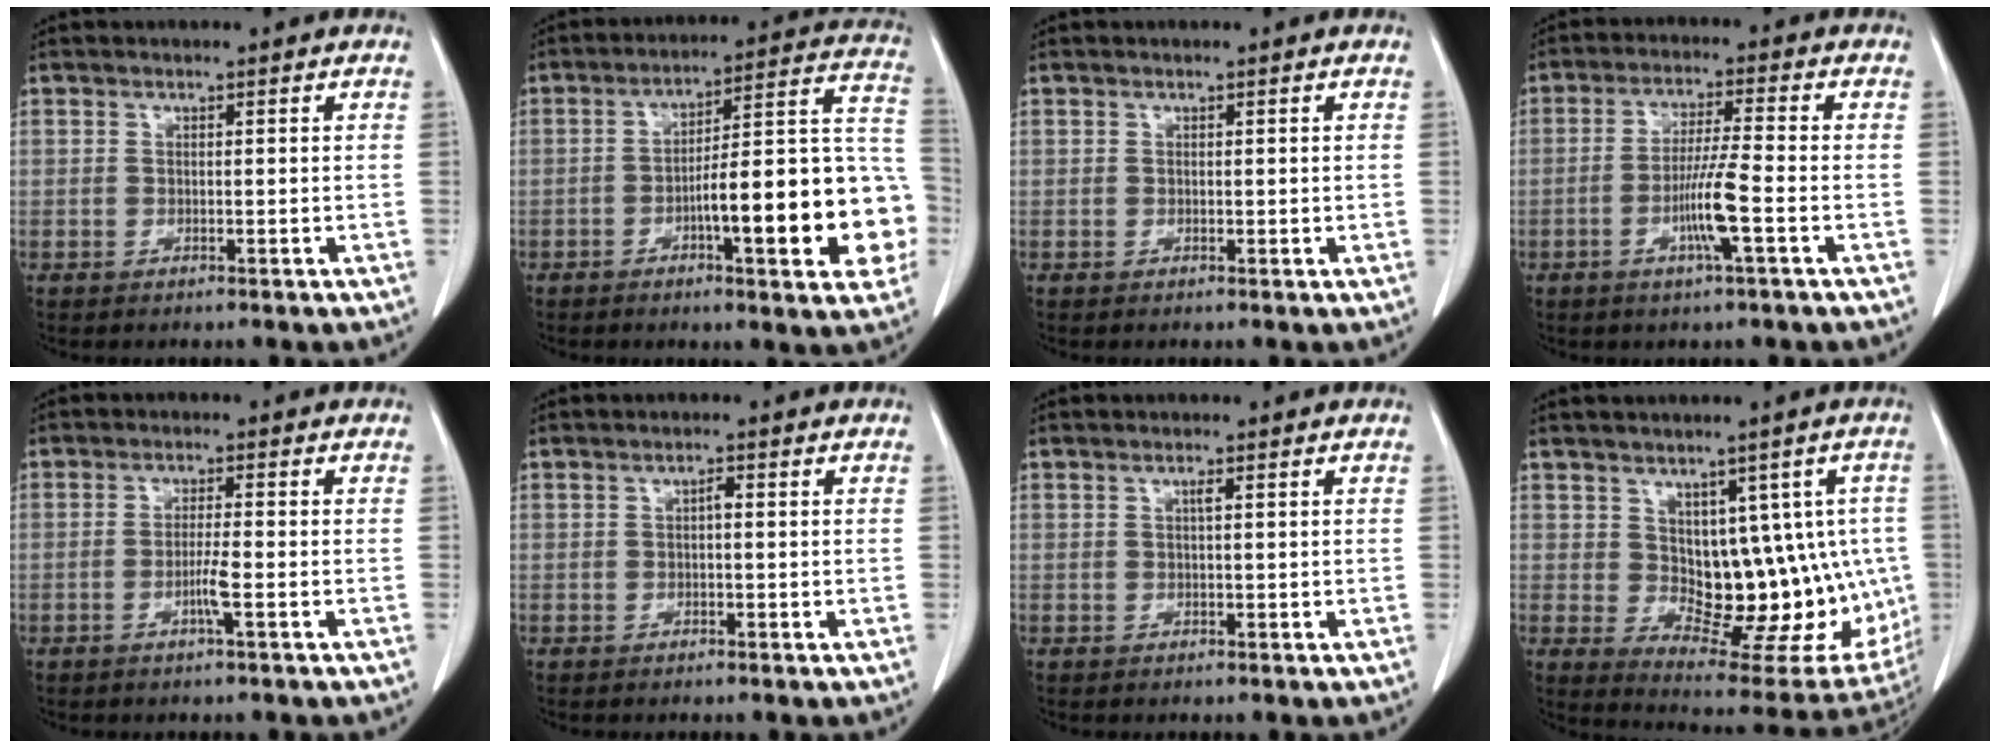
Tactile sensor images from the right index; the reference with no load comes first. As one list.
[{"total": 19.3, "force": [-5.2, 3.5, 18.2], "torque": [-0.188, 0.038, -0.065]}, {"total": 0.0}, {"total": 7.1, "force": [-2.4, -0.4, 6.6], "torque": [-0.128, -0.005, -0.047]}, {"total": 3.1, "force": [-1.2, -0.2, 2.8], "torque": [-0.054, -0.003, -0.024]}, {"total": 1.3, "force": [0.2, 0.4, 1.2], "torque": [-0.016, 0.004, 0.002]}, {"total": 0.9, "force": [0.3, 0.1, 0.8], "torque": [-0.015, 0.001, 0.004]}, {"total": 15.2, "force": [0.7, 8.2, 12.8], "torque": [-0.139, 0.010, 0.035]}]